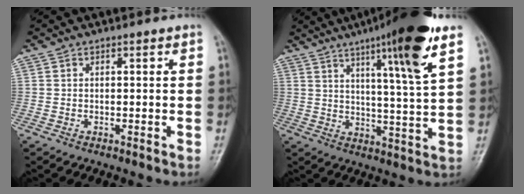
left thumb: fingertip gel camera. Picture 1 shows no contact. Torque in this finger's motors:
{"motor_torque": [0.70, 0.51, 1.74, -1.03, 0.14]}